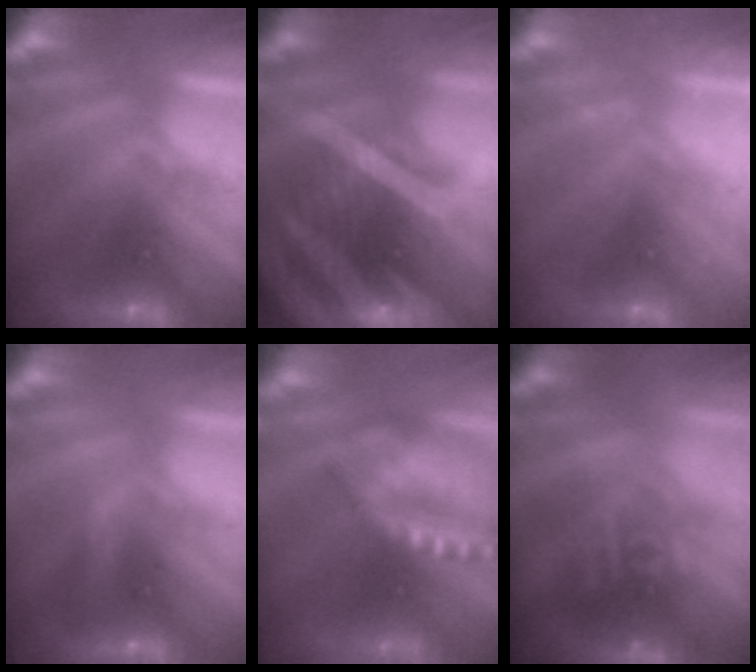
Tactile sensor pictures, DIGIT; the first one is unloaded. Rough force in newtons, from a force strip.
{"total": 8.2}
{"total": 2.2}
{"total": 3.1}
{"total": 11.8}
{"total": 4.0}